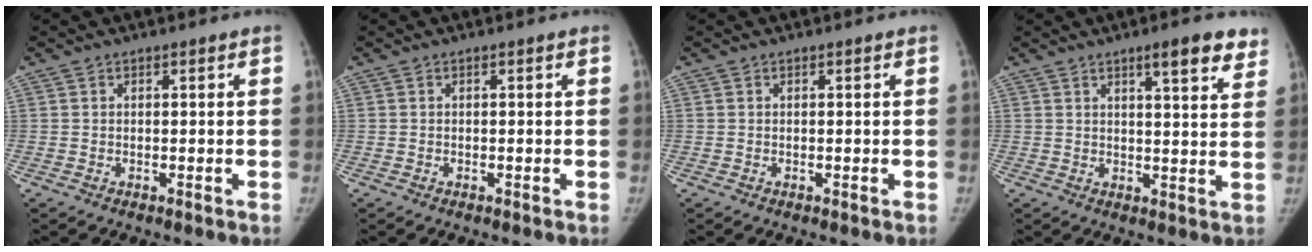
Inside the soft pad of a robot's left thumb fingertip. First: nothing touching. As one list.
[{"total": 0.0}, {"total": 0.0}, {"total": 7.9, "force": [5.3, 1.7, 5.7], "torque": [-0.053, -0.027, 0.068]}]